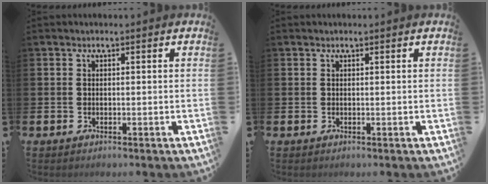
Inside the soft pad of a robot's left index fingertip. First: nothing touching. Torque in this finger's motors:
{"motor_torque": [-0.10, 0.22, -0.44, -0.04]}